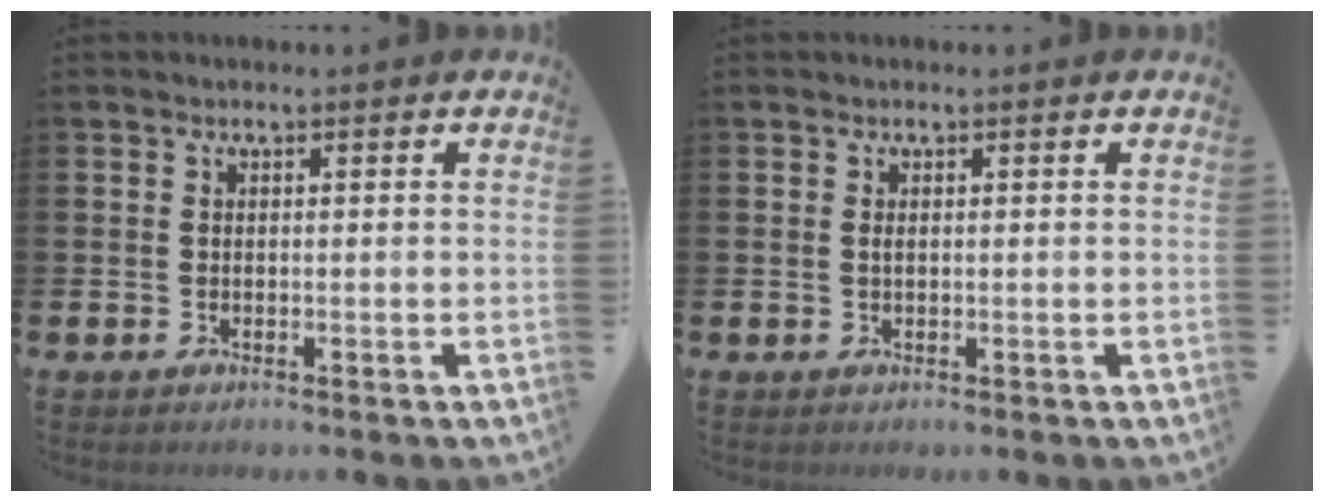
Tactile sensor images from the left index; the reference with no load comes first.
{"total": 0.5, "force": [0.2, 0.2, 0.5], "torque": [-0.007, 0.001, 0.002]}